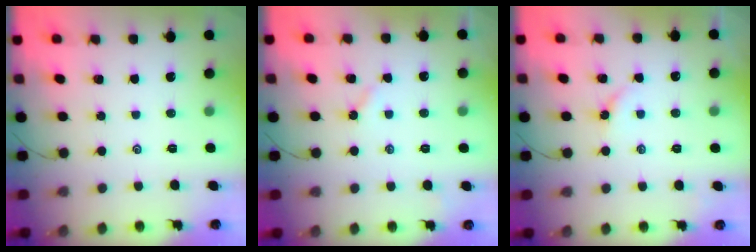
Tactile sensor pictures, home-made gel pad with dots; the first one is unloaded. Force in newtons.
{"total": 2.2, "press": 2.2, "slide": 0.4}
{"total": 2.7, "press": 2.7, "slide": 0.5}